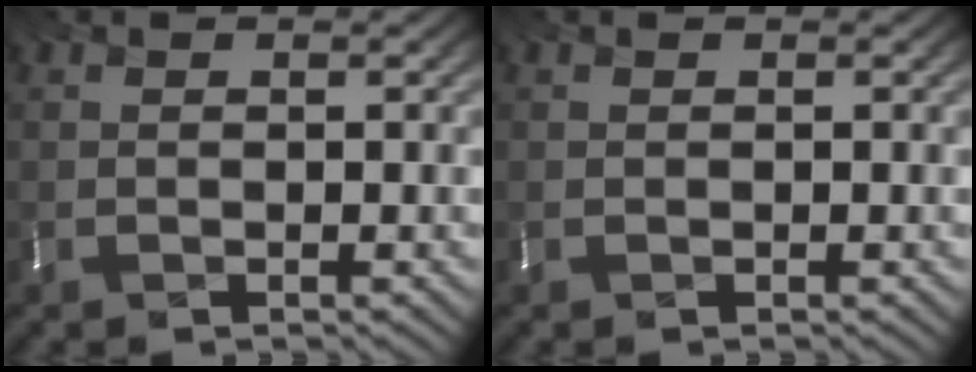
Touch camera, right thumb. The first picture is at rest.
{"total": 0.0}